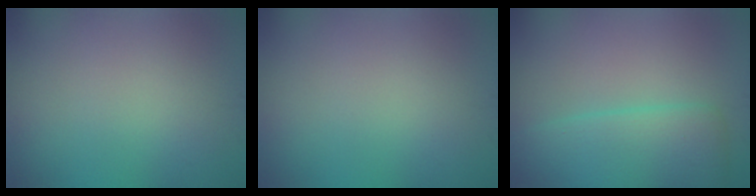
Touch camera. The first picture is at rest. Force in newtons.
{"total": 0.0}
{"total": 5.0, "press": 5.0, "slide": 0.3}